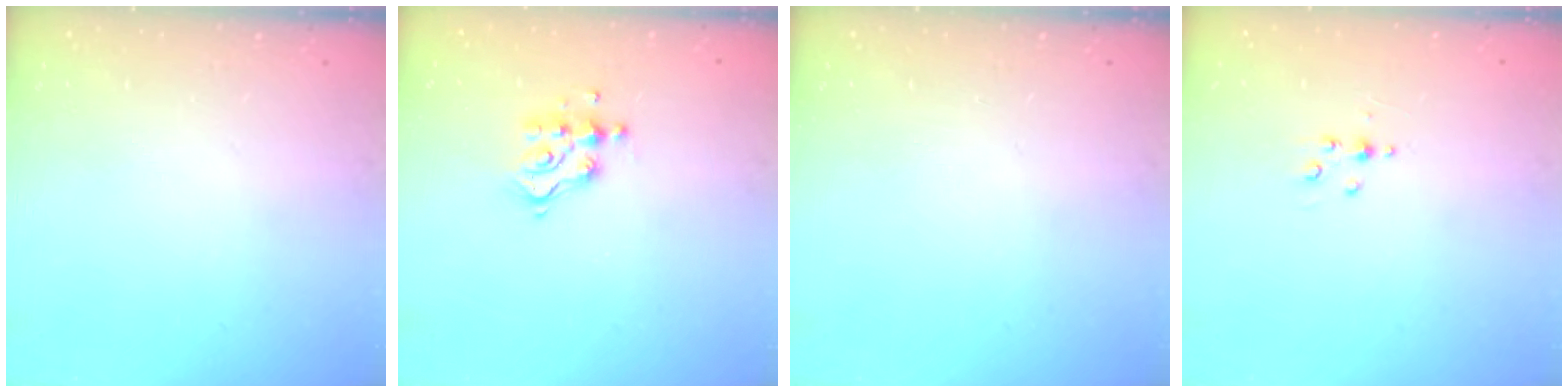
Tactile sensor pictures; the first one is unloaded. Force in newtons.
{"total": 8.0, "press": 8.0, "slide": 0.6}
{"total": 0.0}
{"total": 4.1, "press": 4.0, "slide": 0.5}